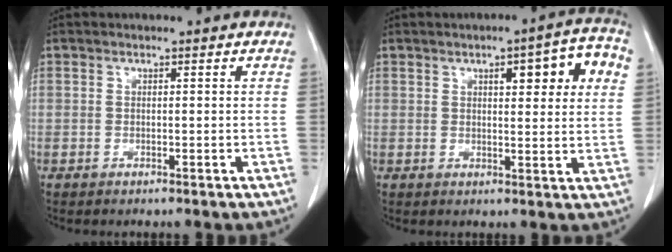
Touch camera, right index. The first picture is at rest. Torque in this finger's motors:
{"motor_torque": [0.66, 0.06, 0.33, 0.04]}